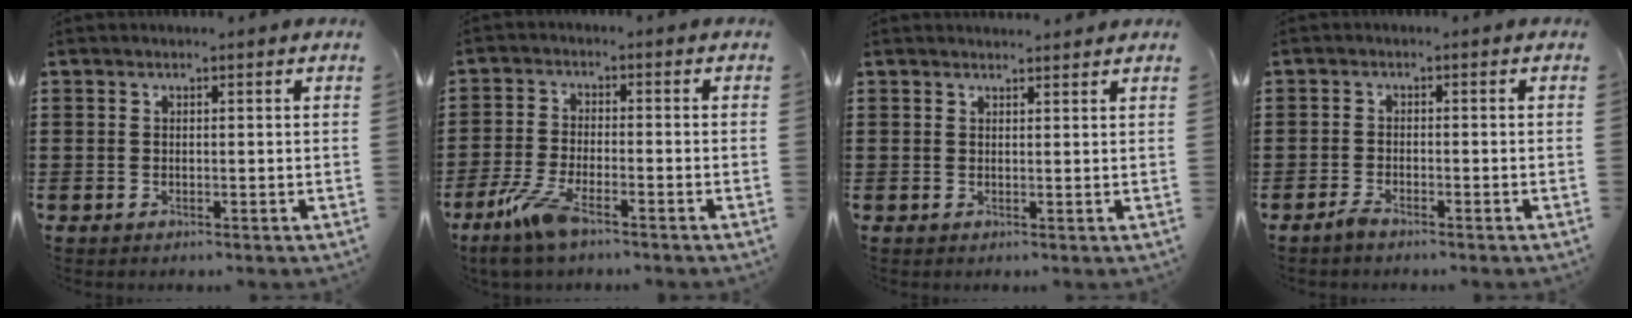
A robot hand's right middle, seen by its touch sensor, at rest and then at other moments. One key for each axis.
{"total": 6.8, "fx": -4.1, "fy": 1.6, "fz": 5.1, "tx": -0.122, "ty": -0.015, "tz": -0.080}
{"total": 1.3, "fx": 1.3, "fy": 0.0, "fz": 0.1, "tx": 0.003, "ty": -0.002, "tz": 0.023}
{"total": 1.6, "fx": -1.3, "fy": 0.3, "fz": 0.9, "tx": -0.025, "ty": -0.004, "tz": -0.028}